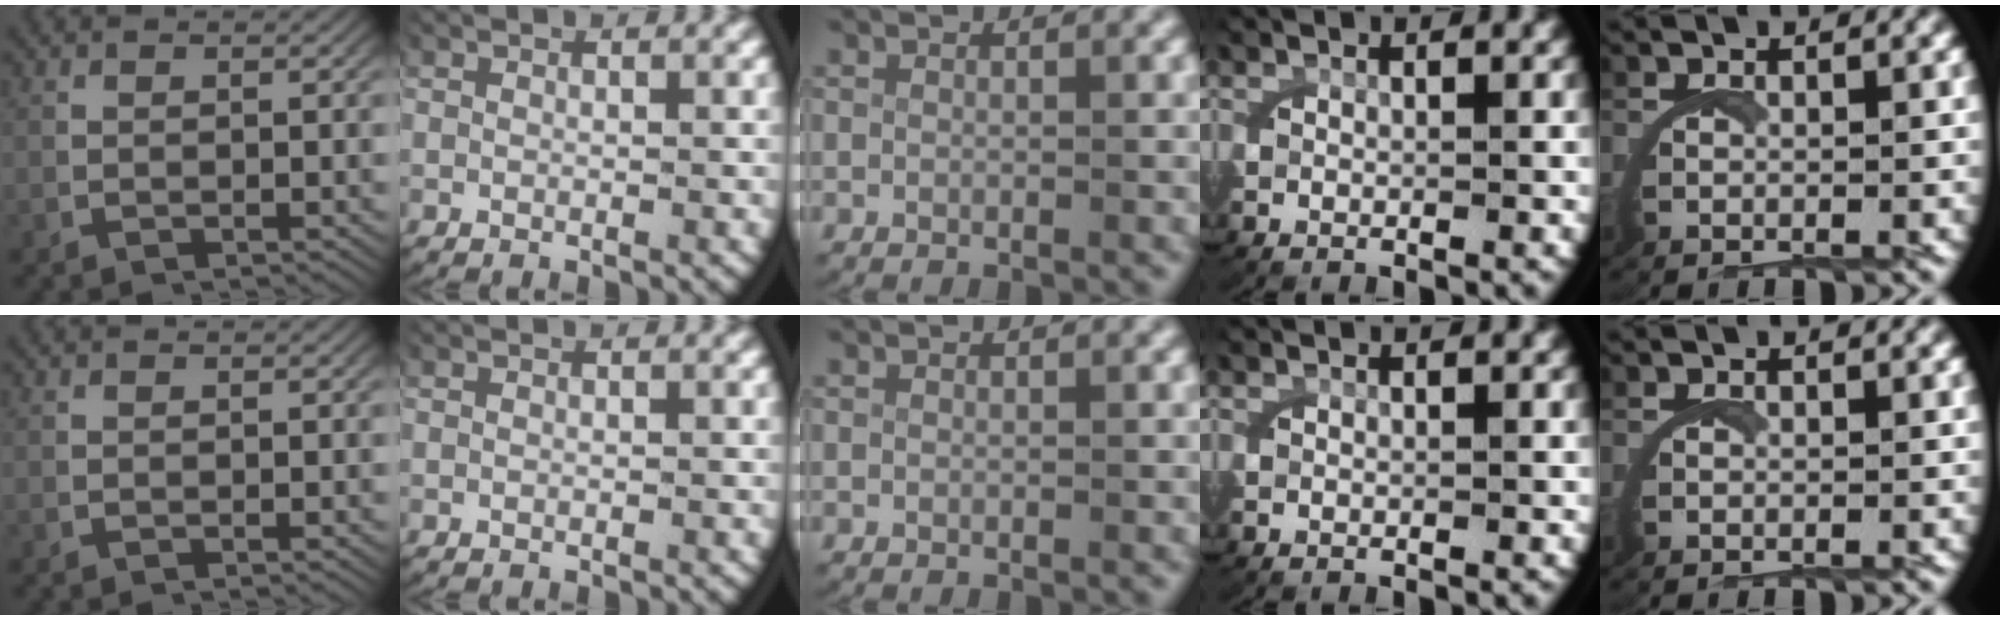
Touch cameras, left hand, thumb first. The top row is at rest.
{}